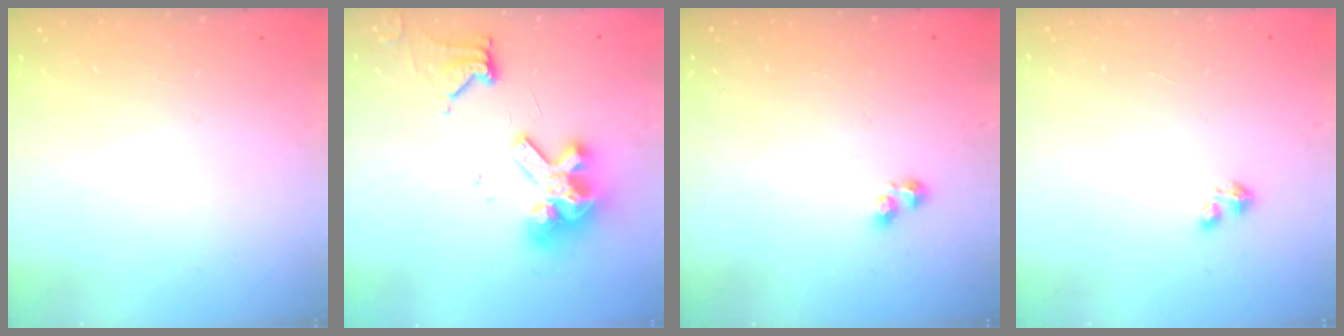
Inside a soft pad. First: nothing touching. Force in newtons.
{"total": 14.7, "press": 14.5, "slide": 1.8}
{"total": 2.4, "press": 2.3, "slide": 0.4}
{"total": 1.8, "press": 1.8, "slide": 0.4}